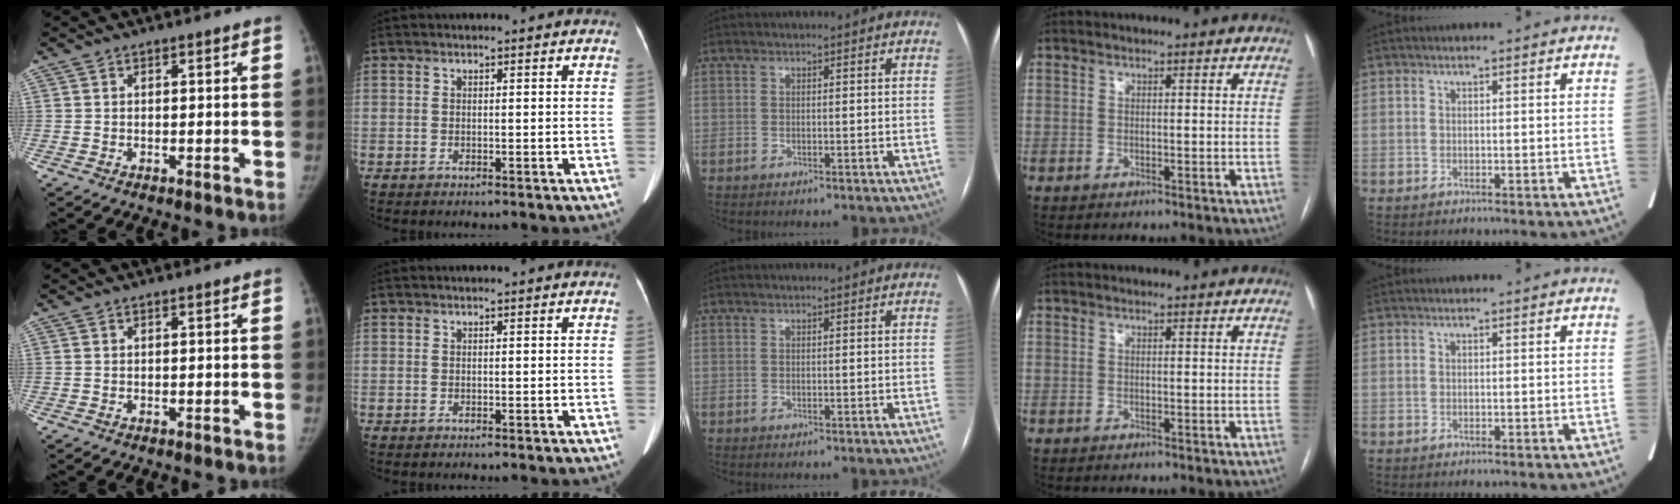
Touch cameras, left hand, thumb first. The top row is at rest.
{}